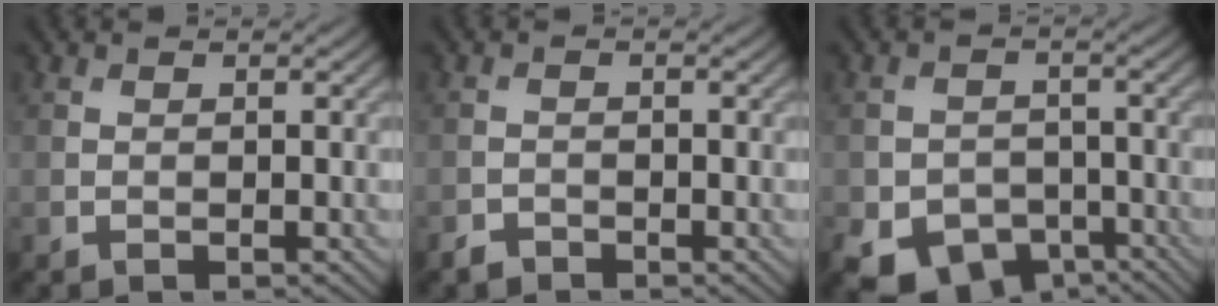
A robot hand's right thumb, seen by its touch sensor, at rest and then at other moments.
{"total": 1.4, "force": [-1.3, 0.6, 0.2], "torque": [-0.004, -0.001, -0.027]}
{"total": 9.0, "force": [-5.3, 6.0, 4.1], "torque": [-0.076, -0.028, -0.089]}